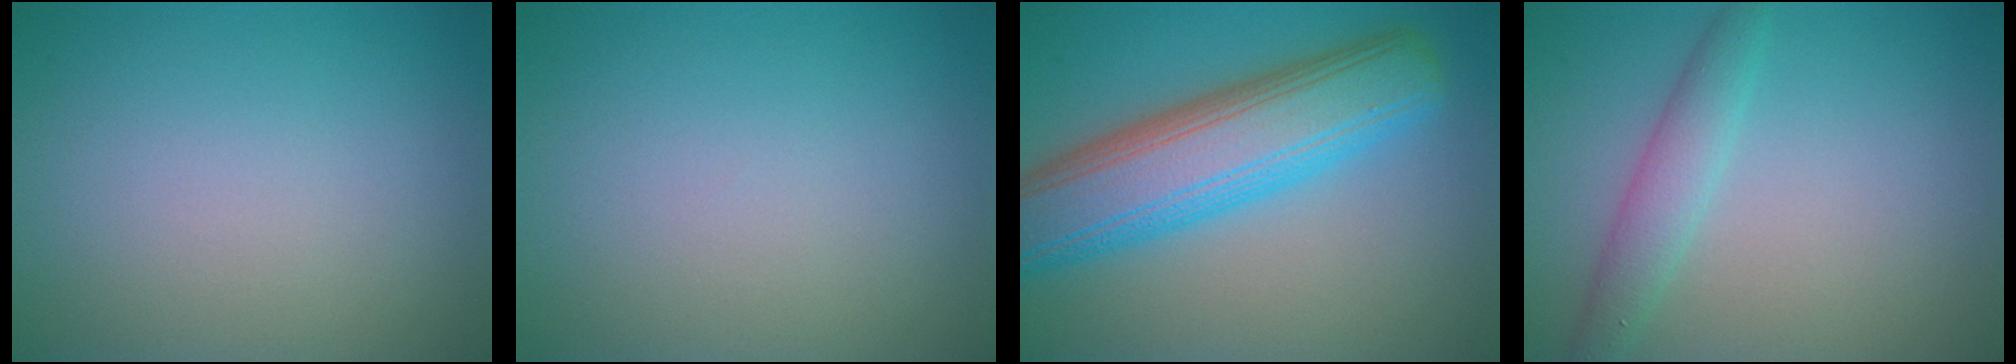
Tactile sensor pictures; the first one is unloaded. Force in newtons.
{"total": 0.0}
{"total": 9.7, "press": 9.7, "slide": 0.4}
{"total": 2.5, "press": 2.5, "slide": 0.0}